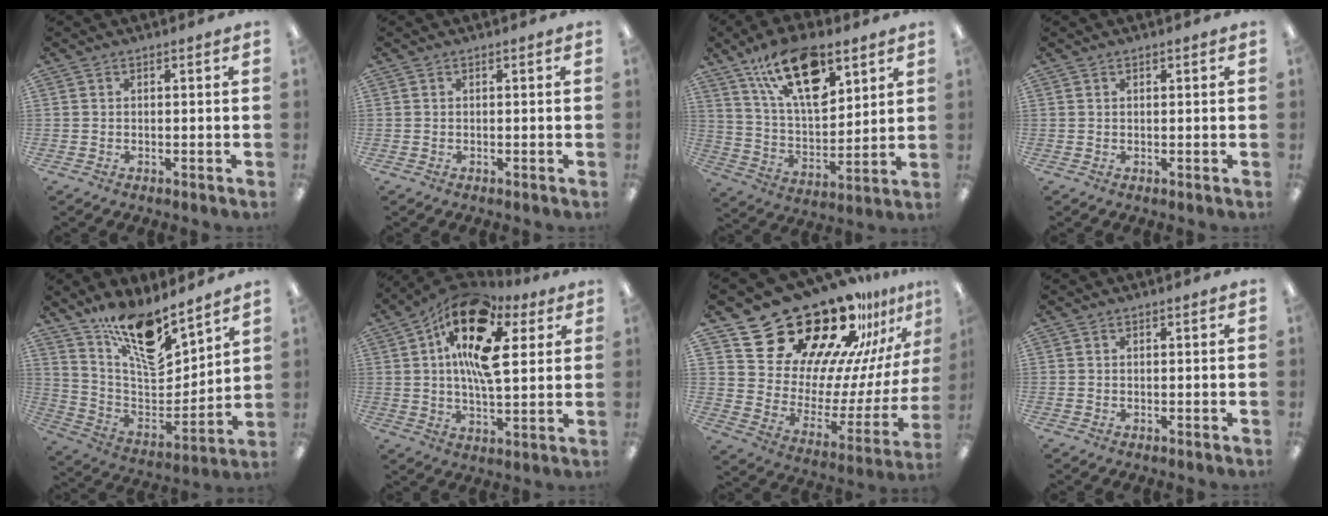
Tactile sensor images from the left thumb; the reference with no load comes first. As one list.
[{"total": 0.0}, {"total": 19.8, "force": [11.8, 9.2, 13.0], "torque": [-0.230, -0.051, 0.201]}, {"total": 0.8, "force": [0.5, 0.4, 0.5], "torque": [-0.002, -0.001, 0.006]}, {"total": 17.3, "force": [13.3, 5.7, 9.4], "torque": [-0.163, -0.100, 0.235]}, {"total": 19.0, "force": [8.1, 8.7, 14.8], "torque": [-0.264, -0.029, 0.128]}, {"total": 27.3, "force": [22.3, 12.5, 9.6], "torque": [-0.131, -0.182, 0.408]}, {"total": 0.5, "force": [0.1, 0.4, 0.3], "torque": [-0.006, 0.004, 0.000]}]